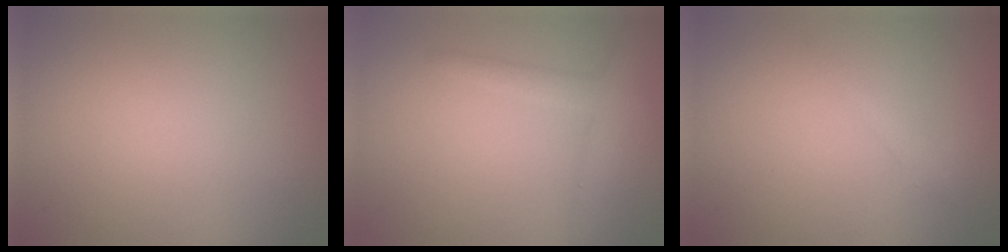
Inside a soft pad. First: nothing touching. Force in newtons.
{"total": 2.5, "press": 2.5, "slide": 0.1}
{"total": 1.3, "press": 1.3, "slide": 0.1}